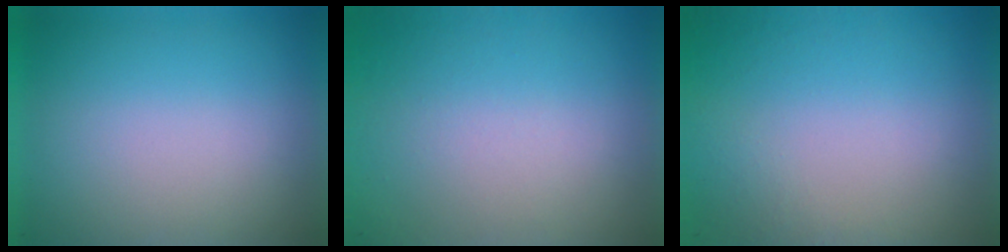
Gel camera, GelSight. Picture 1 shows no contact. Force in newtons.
{"total": 5.4}
{"total": 8.4}